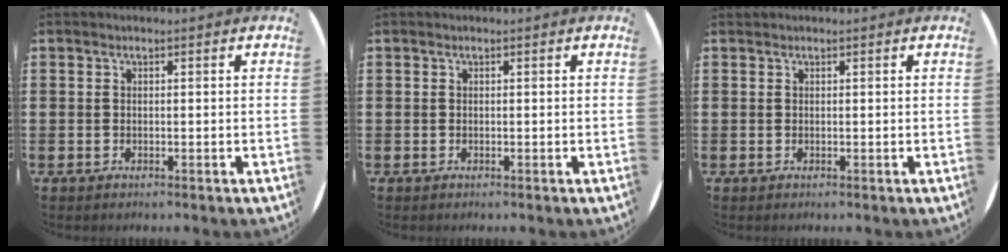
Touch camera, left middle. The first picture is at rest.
{"total": 0.0}
{"total": 0.0}